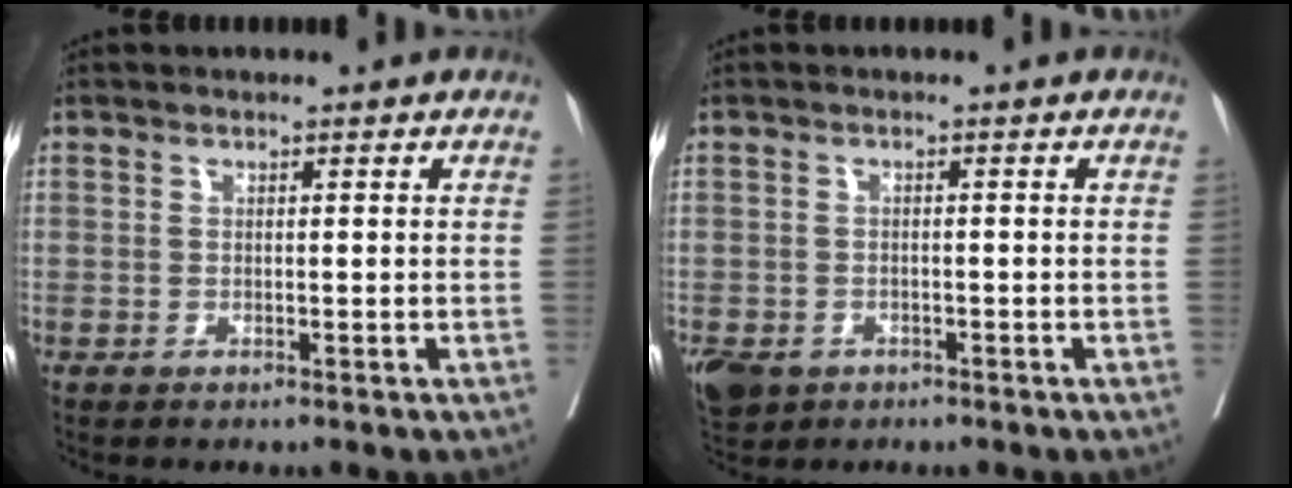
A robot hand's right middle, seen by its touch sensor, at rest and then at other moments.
{"total": 8.6, "force": [-4.3, 6.7, 3.2], "torque": [-0.093, -0.009, -0.063]}